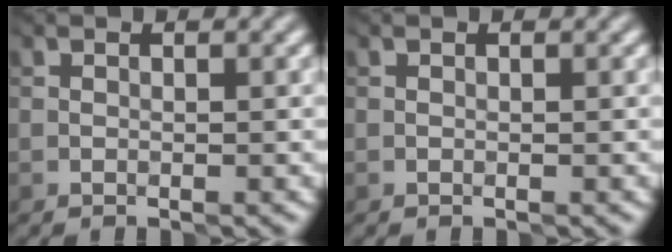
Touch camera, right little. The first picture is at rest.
{"total": 0.0}